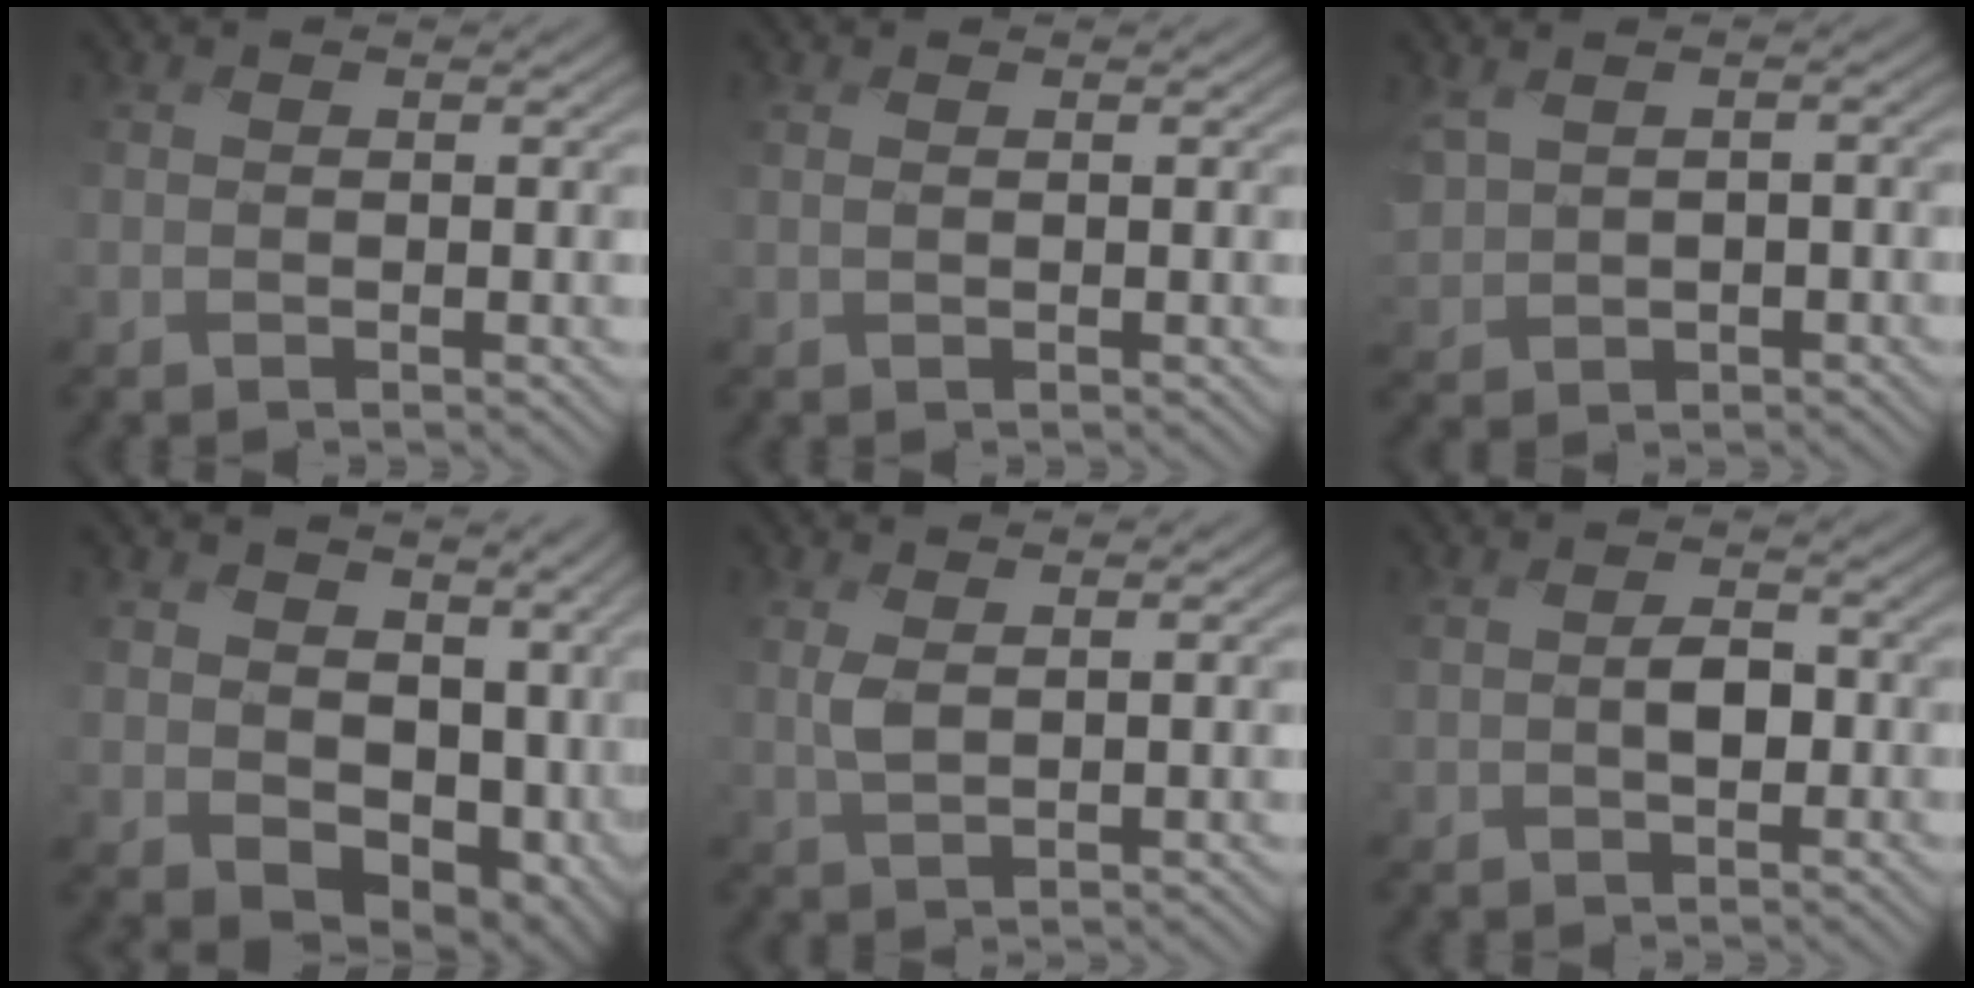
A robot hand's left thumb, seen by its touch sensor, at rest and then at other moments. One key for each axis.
{"total": 0.5, "fx": 0.3, "fy": 0.1, "fz": 0.4, "tx": -0.012, "ty": 0.002, "tz": 0.007}
{"total": 4.4, "fx": 0.5, "fy": 3.2, "fz": 2.9, "tx": -0.083, "ty": -0.008, "tz": 0.017}
{"total": 12.7, "fx": 1.1, "fy": 9.2, "fz": 8.8, "tx": -0.179, "ty": -0.046, "tz": 0.043}
{"total": 2.4, "fx": 1.2, "fy": 0.8, "fz": 1.9, "tx": -0.051, "ty": 0.000, "tz": 0.026}
{"total": 2.5, "fx": 0.0, "fy": 1.6, "fz": 2.0, "tx": -0.046, "ty": -0.001, "tz": 0.000}